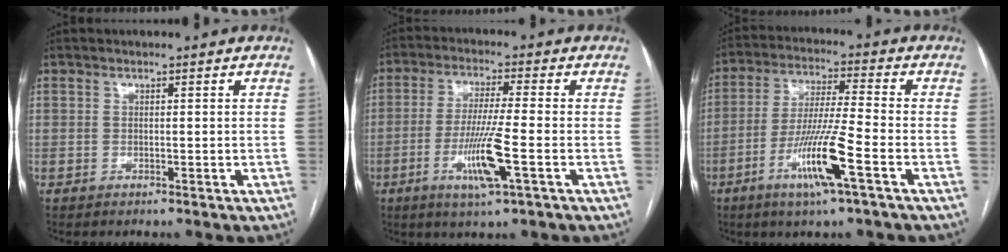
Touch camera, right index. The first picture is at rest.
{"total": 8.9, "force": [-3.1, -0.2, 8.3], "torque": [-0.164, -0.013, -0.057]}
{"total": 11.1, "force": [-4.9, -0.3, 10.0], "torque": [-0.195, -0.014, -0.094]}